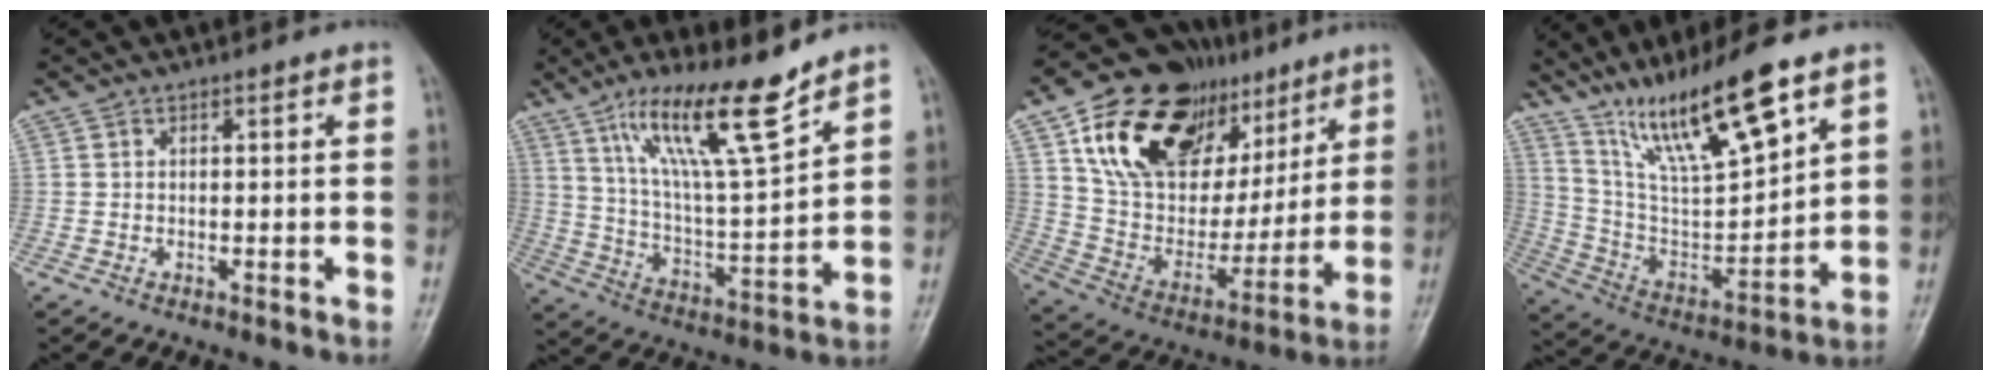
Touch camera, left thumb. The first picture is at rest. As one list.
[{"total": 16.4, "force": [11.1, 2.5, 11.8], "torque": [-0.196, -0.066, 0.208]}, {"total": 27.7, "force": [13.8, 16.8, 17.0], "torque": [-0.246, -0.017, 0.246]}, {"total": 18.9, "force": [12.7, 3.4, 13.6], "torque": [-0.227, -0.058, 0.245]}]